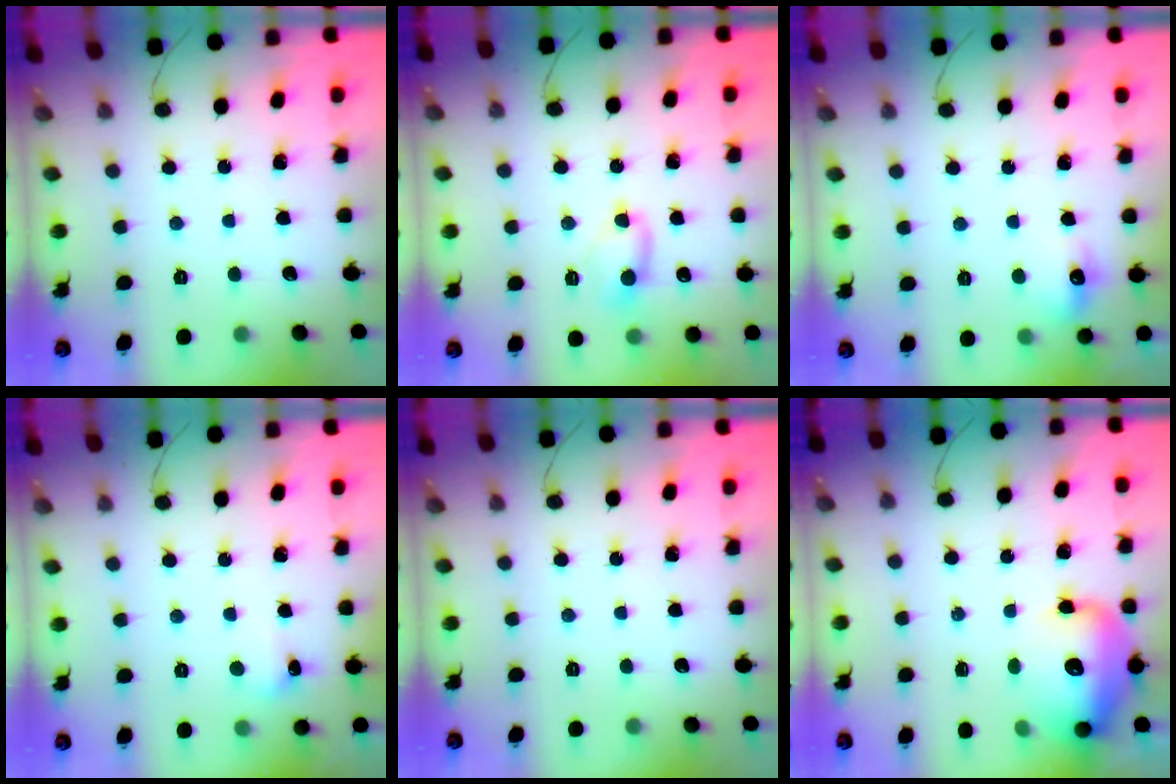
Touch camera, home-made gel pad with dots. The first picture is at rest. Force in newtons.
{"total": 5.0, "press": 4.8, "slide": 1.4}
{"total": 7.2, "press": 7.0, "slide": 1.6}
{"total": 5.3, "press": 5.0, "slide": 1.5}
{"total": 0.0}
{"total": 16.8, "press": 16.5, "slide": 3.2}